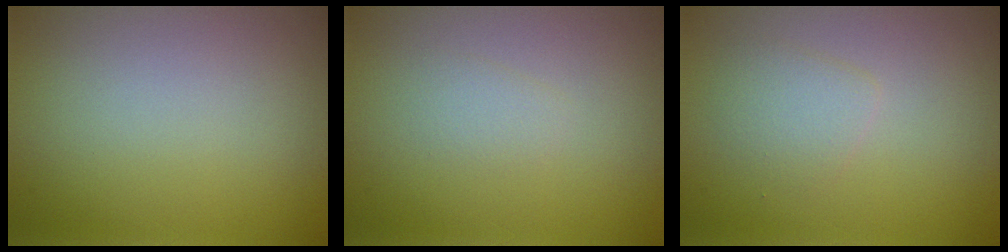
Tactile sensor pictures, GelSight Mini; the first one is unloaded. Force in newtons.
{"total": 0.9, "press": 0.9, "slide": 0.1}
{"total": 1.8, "press": 1.8, "slide": 0.0}